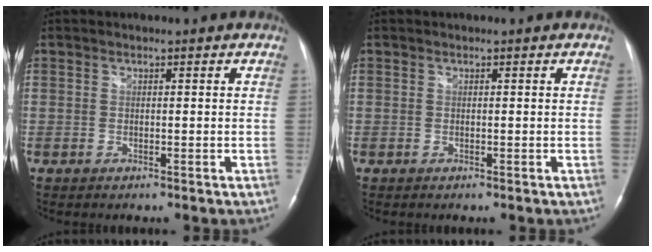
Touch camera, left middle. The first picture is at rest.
{"total": 0.0}